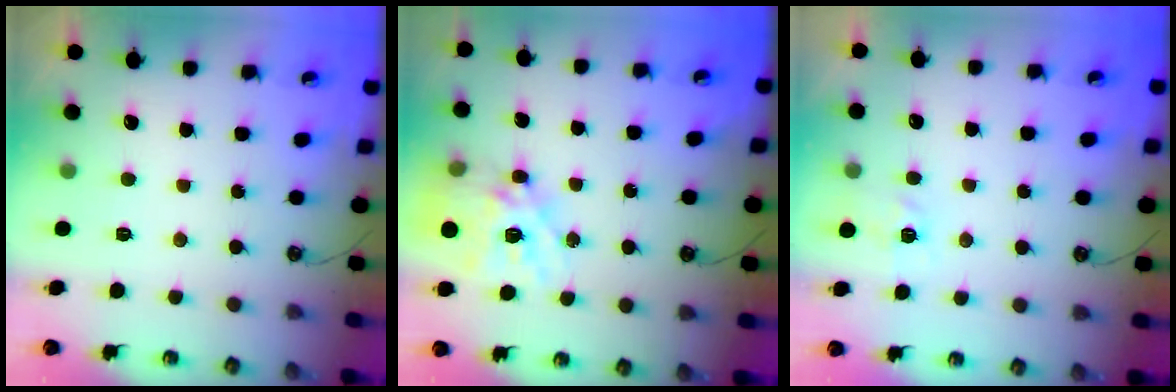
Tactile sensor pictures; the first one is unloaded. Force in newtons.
{"total": 17.4, "press": 17.4, "slide": 1.6}
{"total": 5.5, "press": 5.5, "slide": 0.8}